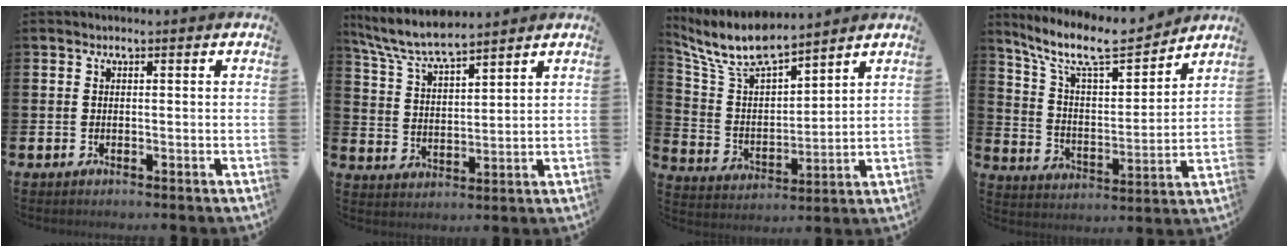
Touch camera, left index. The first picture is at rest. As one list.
[{"total": 7.0, "force": [6.6, 0.7, 2.4], "torque": [-0.075, -0.029, 0.119]}, {"total": 8.9, "force": [8.1, 1.6, 3.2], "torque": [-0.102, -0.040, 0.147]}, {"total": 10.5, "force": [9.1, 2.3, 4.7], "torque": [-0.122, -0.053, 0.158]}]